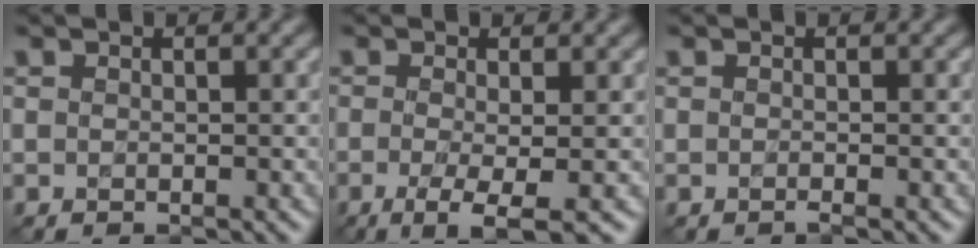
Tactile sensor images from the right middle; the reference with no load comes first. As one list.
[{"total": 3.6, "force": [-0.8, 0.7, 3.5], "torque": [-0.065, -0.007, -0.019]}, {"total": 0.0}]